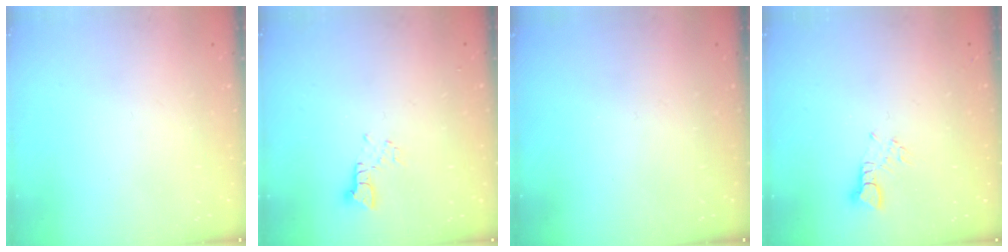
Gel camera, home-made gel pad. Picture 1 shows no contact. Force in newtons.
{"total": 2.2, "press": 2.2, "slide": 0.1}
{"total": 0.0}
{"total": 2.9, "press": 2.9, "slide": 0.1}